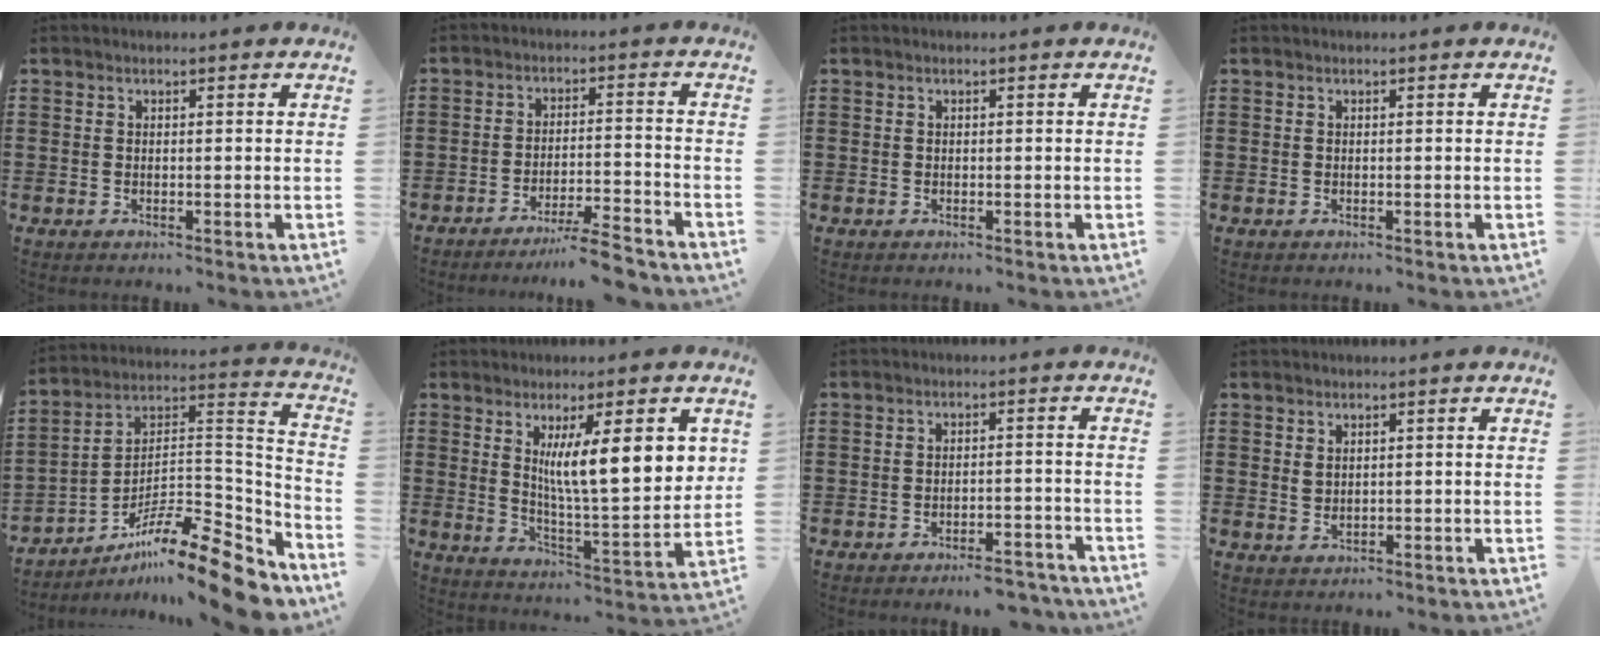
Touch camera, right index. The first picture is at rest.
{"total": 5.7, "force": [-5.1, -0.5, 2.3], "torque": [-0.037, -0.010, -0.098]}
{"total": 0.0}
{"total": 0.0}
{"total": 13.5, "force": [-10.6, 1.9, 8.2], "torque": [-0.120, 0.023, -0.195]}
{"total": 11.4, "force": [4.1, 2.1, 10.4], "torque": [-0.177, -0.010, 0.063]}
{"total": 3.5, "force": [-3.4, 0.0, 0.9], "torque": [-0.017, 0.000, -0.068]}
{"total": 1.2, "force": [0.8, 0.6, 0.7], "torque": [-0.016, 0.004, 0.014]}